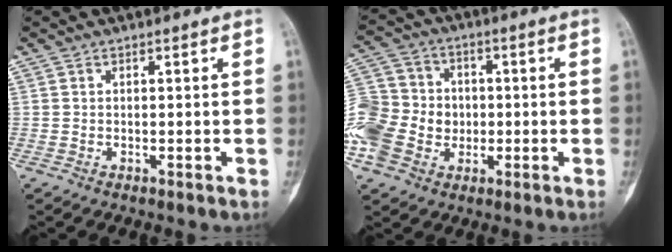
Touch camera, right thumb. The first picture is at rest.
{"total": 17.5, "force": [-3.0, 14.6, 9.1], "torque": [-0.195, 0.027, -0.053]}